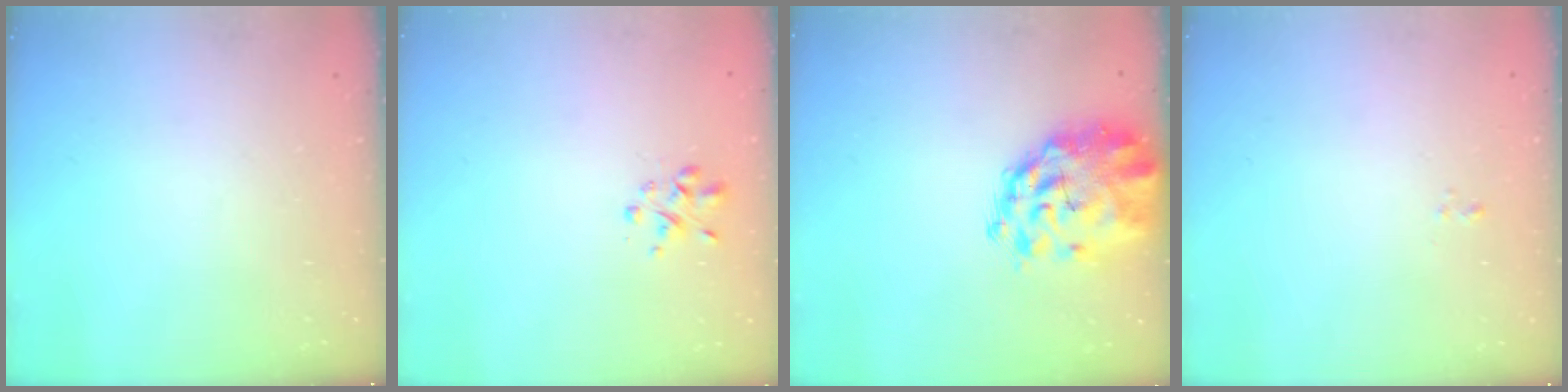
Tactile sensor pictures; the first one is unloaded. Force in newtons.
{"total": 1.6, "press": 1.5, "slide": 0.5}
{"total": 3.3, "press": 3.2, "slide": 1.0}
{"total": 0.6, "press": 0.2, "slide": 0.5}